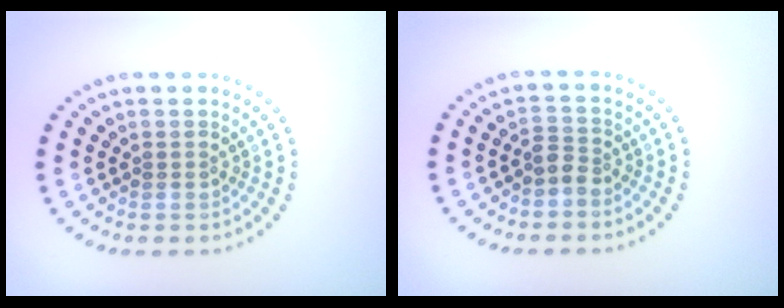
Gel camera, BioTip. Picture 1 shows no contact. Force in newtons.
{"total": 1.4, "press": 1.0, "slide": 1.0}